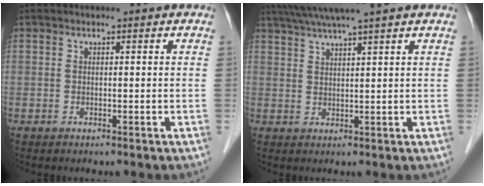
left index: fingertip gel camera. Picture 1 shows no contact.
{"total": 8.0, "force": [6.6, -1.2, 4.3], "torque": [-0.071, 0.026, 0.102]}